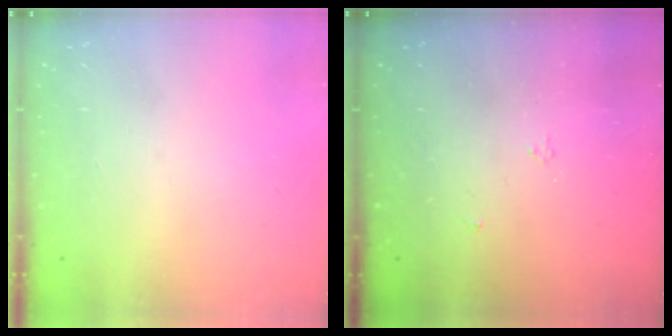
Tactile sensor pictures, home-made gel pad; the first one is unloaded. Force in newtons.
{"total": 3.0, "press": 3.0, "slide": 0.5}